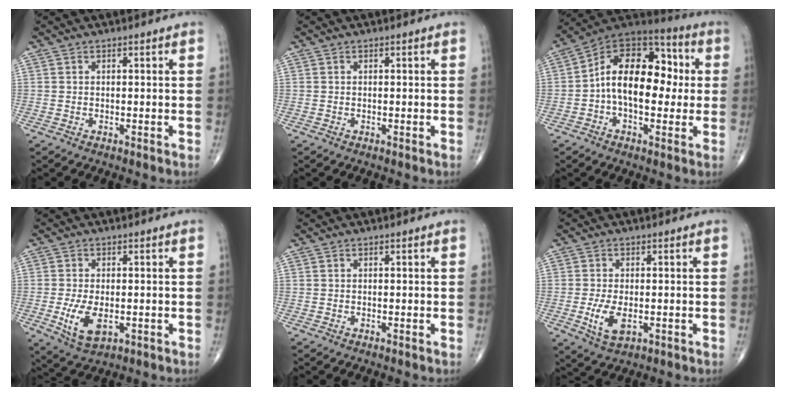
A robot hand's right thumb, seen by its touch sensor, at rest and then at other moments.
{"total": 0.0}
{"total": 18.0, "force": [0.4, 10.8, 14.4], "torque": [-0.194, 0.041, -0.005]}
{"total": 7.0, "force": [-1.5, 3.7, 5.7], "torque": [-0.107, -0.010, -0.018]}
{"total": 0.0}
{"total": 5.7, "force": [-1.2, 3.0, 4.7], "torque": [-0.091, -0.008, -0.015]}